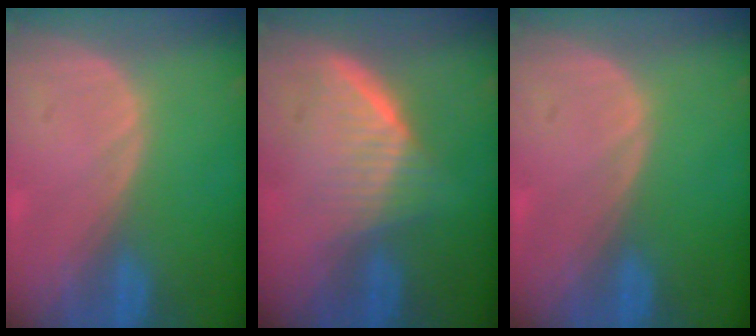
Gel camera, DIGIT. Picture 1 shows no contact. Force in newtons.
{"total": 6.5, "press": 5.9, "slide": 2.7}
{"total": 0.0}